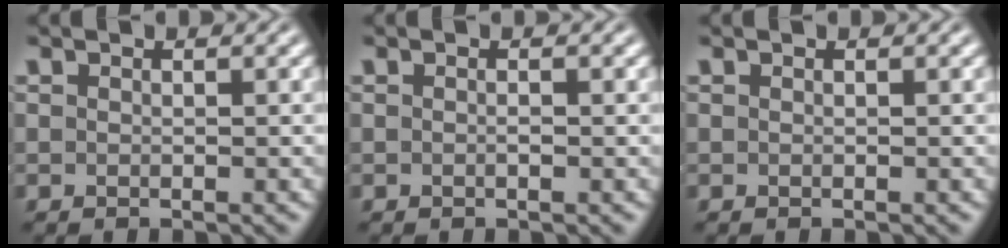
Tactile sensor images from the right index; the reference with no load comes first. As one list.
[{"total": 0.5, "force": [-0.2, 0.0, 0.5], "torque": [-0.013, 0.001, -0.004]}, {"total": 0.0}]